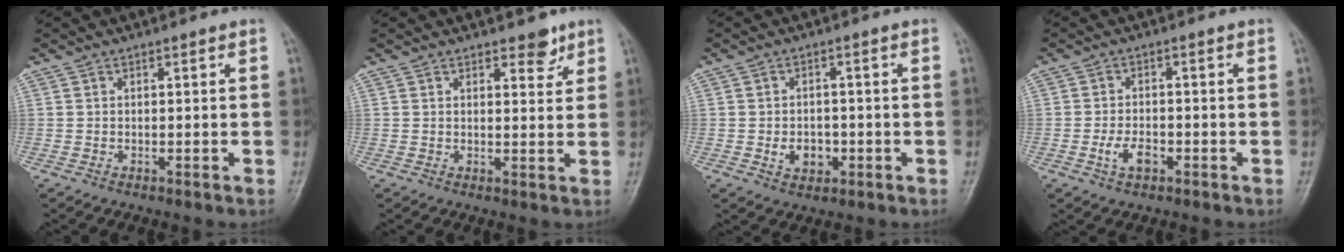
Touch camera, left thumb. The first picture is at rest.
{"total": 3.5, "force": [2.5, 1.7, 1.8], "torque": [-0.004, -0.014, 0.033]}
{"total": 4.5, "force": [-1.2, 3.5, 2.6], "torque": [-0.024, 0.006, -0.014]}
{"total": 4.0, "force": [-1.7, 2.3, 2.8], "torque": [-0.054, 0.009, -0.030]}